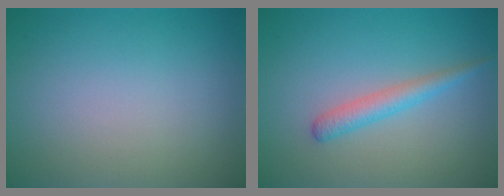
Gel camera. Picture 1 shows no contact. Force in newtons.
{"total": 2.1, "press": 2.1, "slide": 0.0}